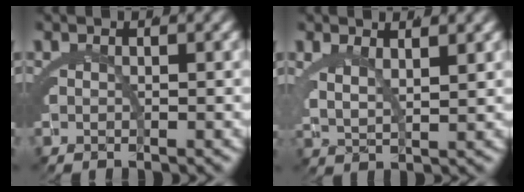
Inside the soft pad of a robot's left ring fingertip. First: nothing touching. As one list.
[{"total": 3.2, "force": [1.9, 1.2, 2.2], "torque": [-0.054, -0.011, 0.042]}]